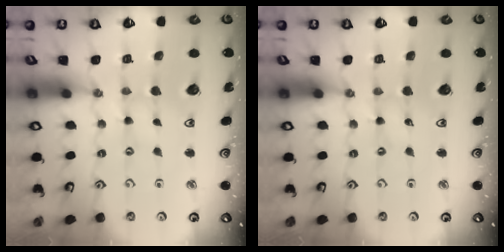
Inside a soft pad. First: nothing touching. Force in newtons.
{"total": 0.0}